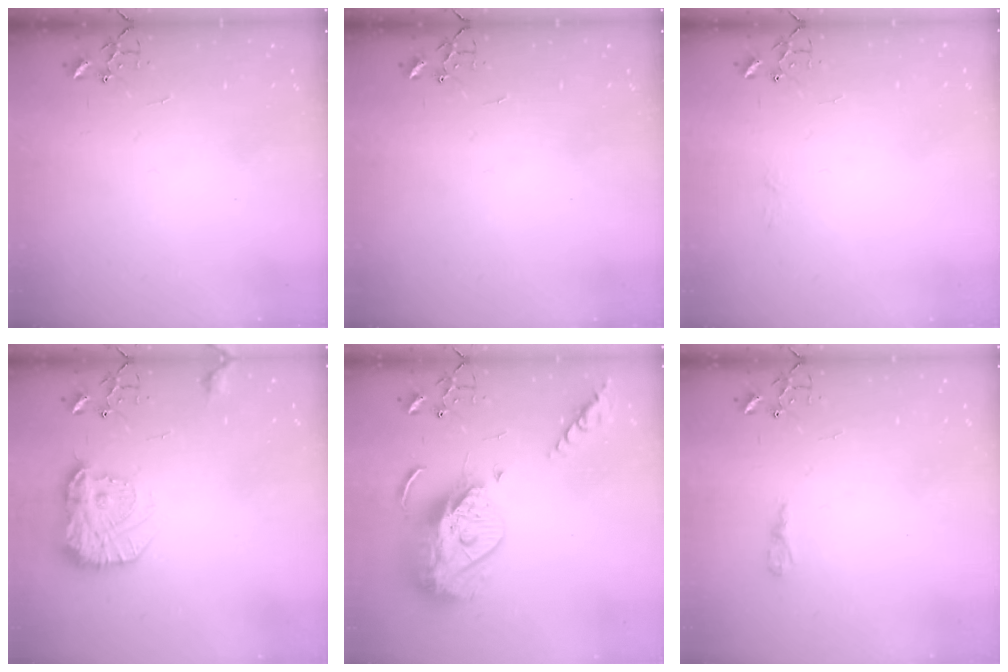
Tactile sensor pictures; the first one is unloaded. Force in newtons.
{"total": 0.0}
{"total": 3.0, "press": 3.0, "slide": 0.3}
{"total": 16.5, "press": 16.5, "slide": 1.1}
{"total": 17.5, "press": 17.4, "slide": 1.6}
{"total": 4.8, "press": 4.7, "slide": 0.6}